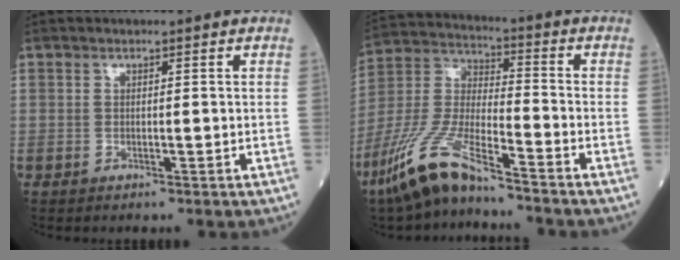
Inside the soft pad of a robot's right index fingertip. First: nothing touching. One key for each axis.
{"total": 12.6, "fx": -9.2, "fy": 1.8, "fz": 8.4, "tx": -0.194, "ty": -0.018, "tz": -0.185}